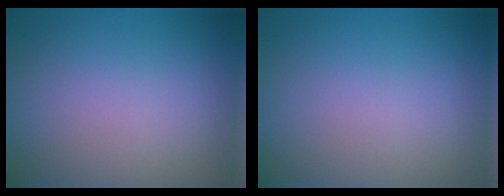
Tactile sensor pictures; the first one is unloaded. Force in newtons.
{"total": 0.0}